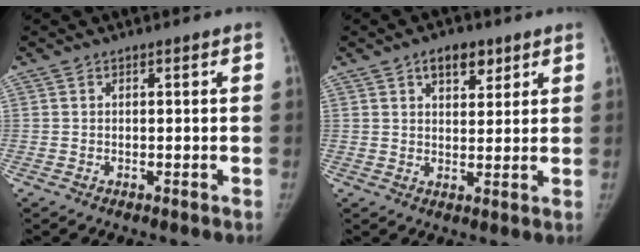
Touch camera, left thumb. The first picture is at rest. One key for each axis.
{"total": 5.8, "fx": 3.3, "fy": 3.3, "fz": 3.4, "tx": -0.021, "ty": -0.014, "tz": 0.048}